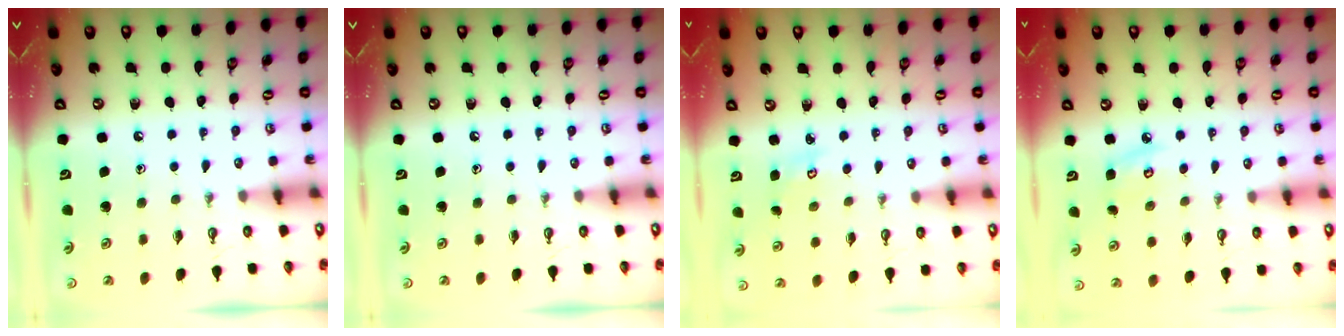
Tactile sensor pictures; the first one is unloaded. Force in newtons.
{"total": 0.0}
{"total": 2.5, "press": 2.4, "slide": 0.3}
{"total": 6.4, "press": 6.4, "slide": 0.5}